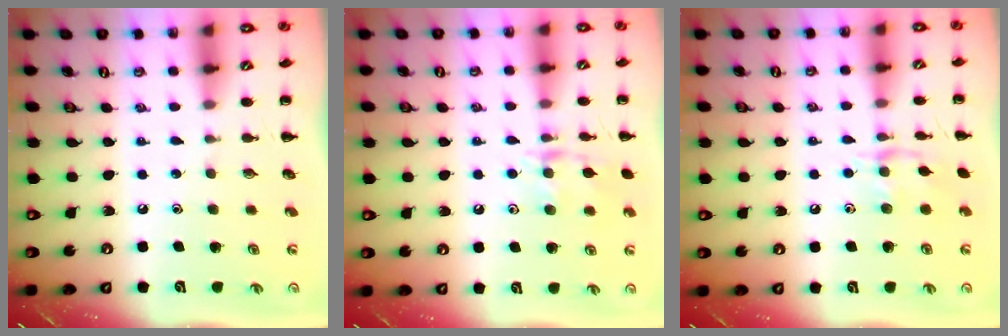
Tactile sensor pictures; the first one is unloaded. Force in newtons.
{"total": 10.9, "press": 10.9, "slide": 0.6}
{"total": 9.1, "press": 9.0, "slide": 0.7}